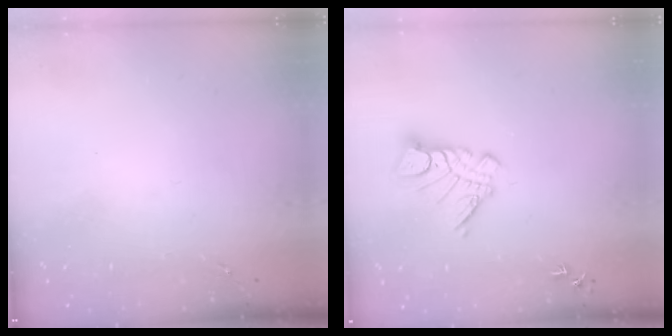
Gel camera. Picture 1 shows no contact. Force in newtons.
{"total": 10.5, "press": 10.4, "slide": 1.0}